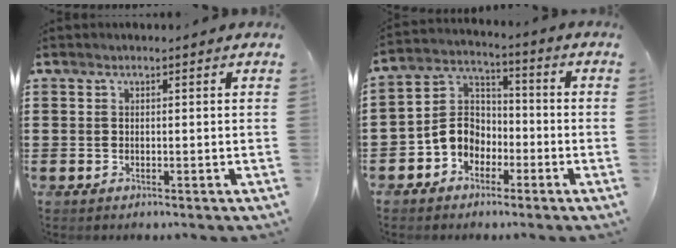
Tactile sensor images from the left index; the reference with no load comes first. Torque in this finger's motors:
{"motor_torque": [0.97, 0.06, 0.31, 0.07]}